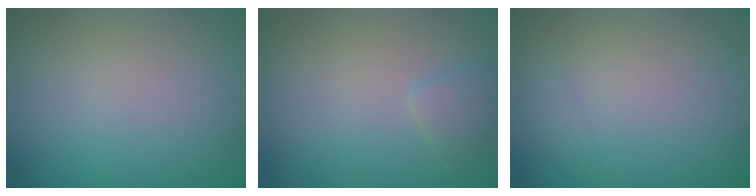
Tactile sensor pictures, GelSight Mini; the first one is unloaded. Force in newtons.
{"total": 1.2, "press": 1.2, "slide": 0.1}
{"total": 0.5, "press": 0.5, "slide": 0.0}